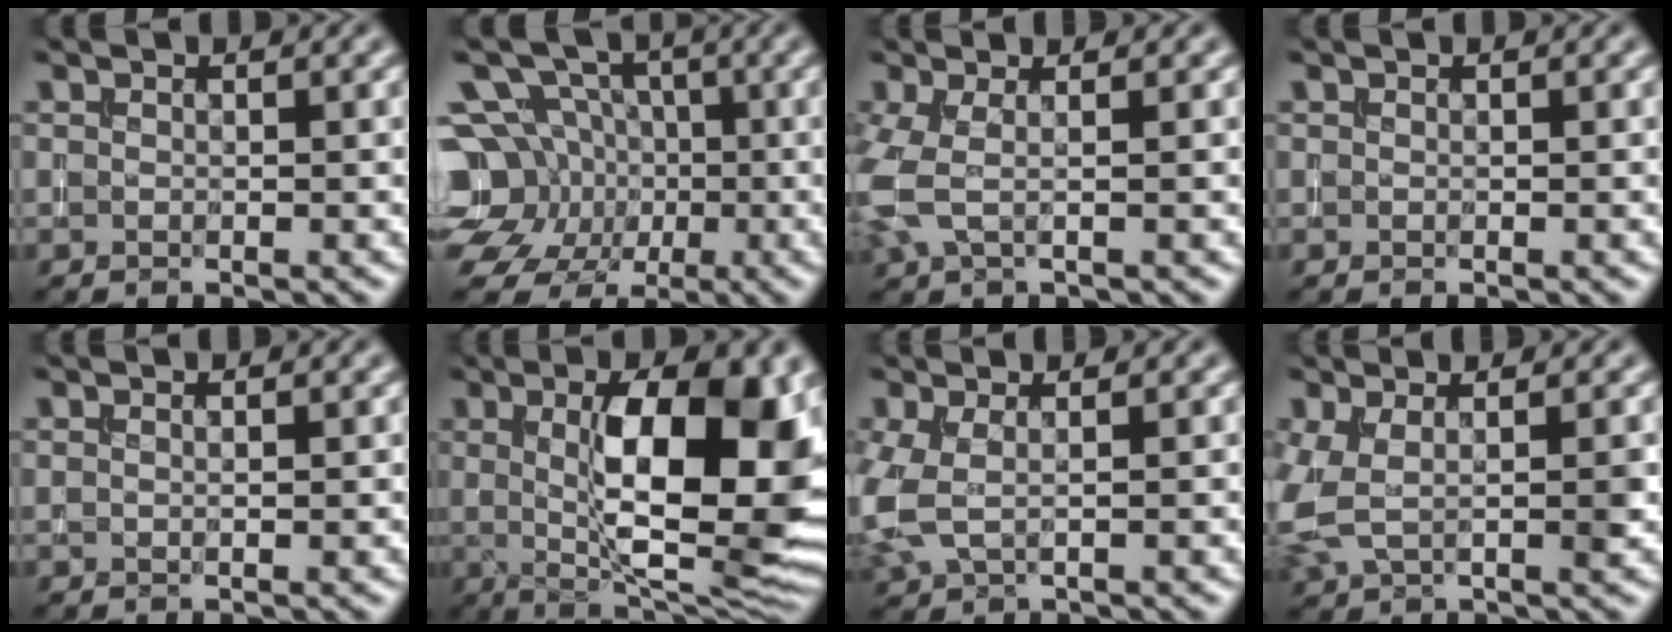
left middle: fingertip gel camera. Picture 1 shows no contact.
{"total": 11.9, "force": [-2.0, 11.0, 4.0], "torque": [-0.103, 0.016, -0.062]}
{"total": 2.5, "force": [0.0, 0.8, 2.4], "torque": [-0.065, 0.002, -0.005]}
{"total": 0.0}
{"total": 1.2, "force": [0.6, 0.6, 0.9], "torque": [0.000, 0.000, -0.002]}
{"total": 13.6, "force": [1.9, 4.7, 12.6], "torque": [-0.172, 0.000, 0.031]}
{"total": 2.7, "force": [0.1, 1.3, 2.4], "torque": [-0.071, 0.002, 0.000]}
{"total": 3.6, "force": [0.4, 1.6, 3.2], "torque": [-0.081, 0.000, 0.006]}